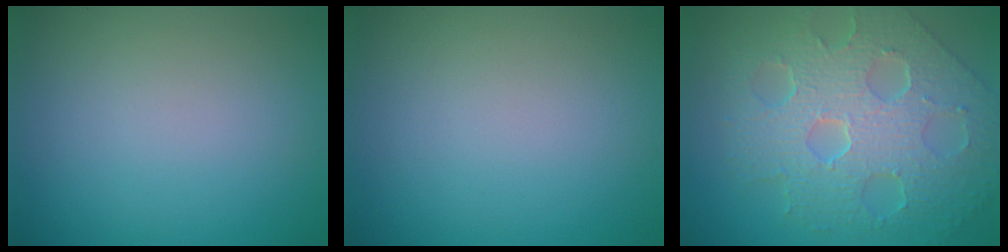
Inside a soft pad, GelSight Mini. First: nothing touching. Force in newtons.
{"total": 0.0}
{"total": 8.8, "press": 6.1, "slide": 6.3}